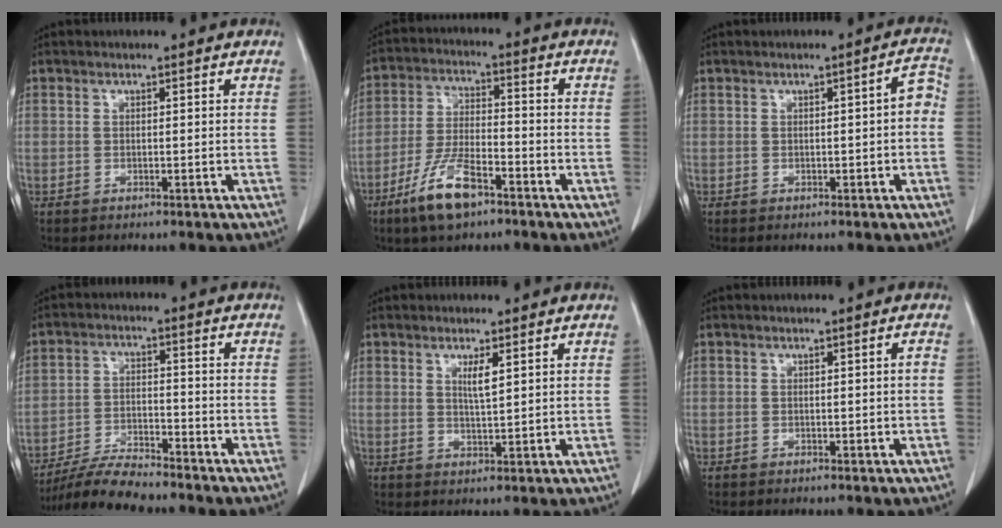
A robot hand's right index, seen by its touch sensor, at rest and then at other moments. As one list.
[{"total": 9.4, "force": [-5.8, 2.7, 6.9], "torque": [-0.140, -0.009, -0.109]}, {"total": 2.9, "force": [-0.2, 0.7, 2.8], "torque": [-0.031, 0.021, -0.003]}, {"total": 6.5, "force": [-6.2, 0.1, 1.8], "torque": [-0.032, -0.012, -0.118]}, {"total": 2.7, "force": [1.3, 0.1, 2.3], "torque": [-0.045, -0.006, 0.025]}, {"total": 1.0, "force": [0.1, 0.0, 1.0], "torque": [-0.016, 0.001, 0.003]}]